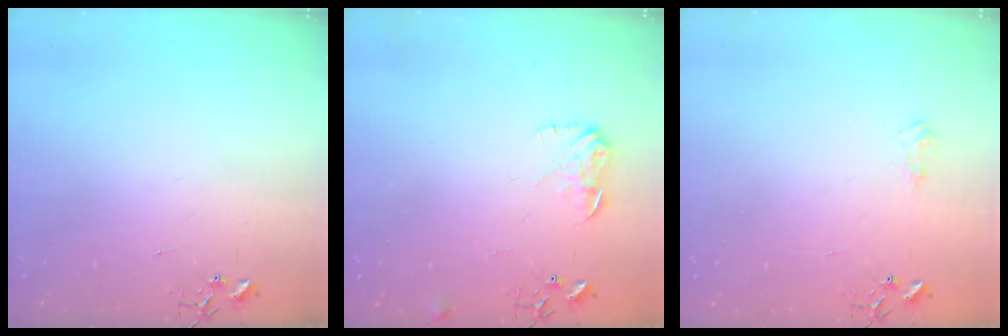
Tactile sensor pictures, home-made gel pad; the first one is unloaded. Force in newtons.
{"total": 8.2, "press": 8.2, "slide": 0.4}
{"total": 5.8, "press": 5.7, "slide": 0.8}